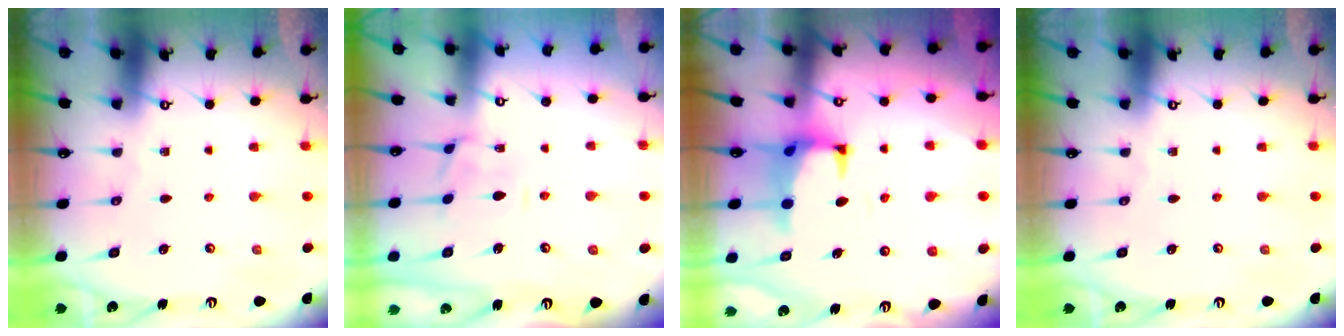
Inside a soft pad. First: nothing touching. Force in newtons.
{"total": 0.7, "press": 0.3, "slide": 0.6}
{"total": 1.2, "press": 0.5, "slide": 1.0}
{"total": 0.0}